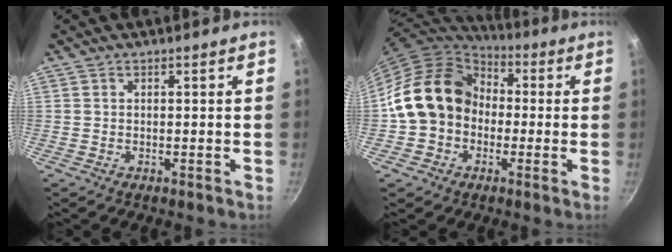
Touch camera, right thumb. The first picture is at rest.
{"total": 16.0, "force": [-0.6, 13.2, 8.9], "torque": [-0.122, 0.045, -0.022]}